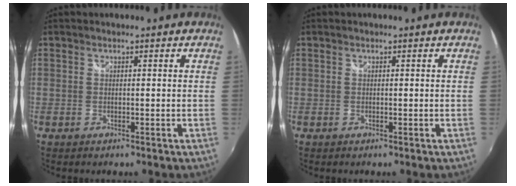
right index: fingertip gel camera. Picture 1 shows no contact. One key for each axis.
{"total": 0.0}